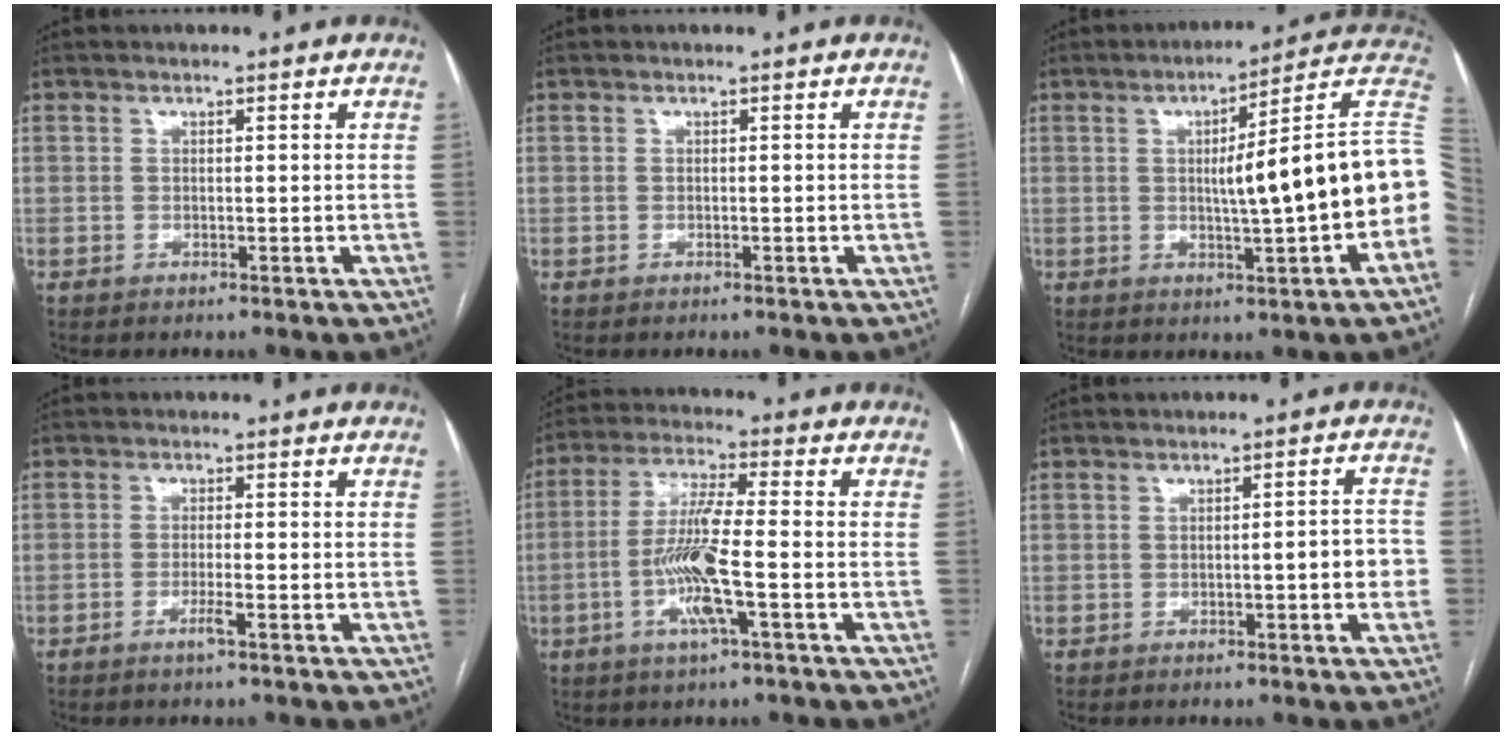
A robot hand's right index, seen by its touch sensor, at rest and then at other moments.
{"total": 0.0}
{"total": 16.1, "force": [-0.4, 0.2, 16.1], "torque": [-0.193, 0.028, -0.010]}
{"total": 2.1, "force": [-1.1, -0.2, 1.8], "torque": [-0.035, -0.004, -0.023]}
{"total": 10.0, "force": [-2.6, 0.3, 9.6], "torque": [-0.194, -0.004, -0.056]}
{"total": 3.9, "force": [-1.0, 0.7, 3.7], "torque": [-0.040, 0.011, -0.013]}